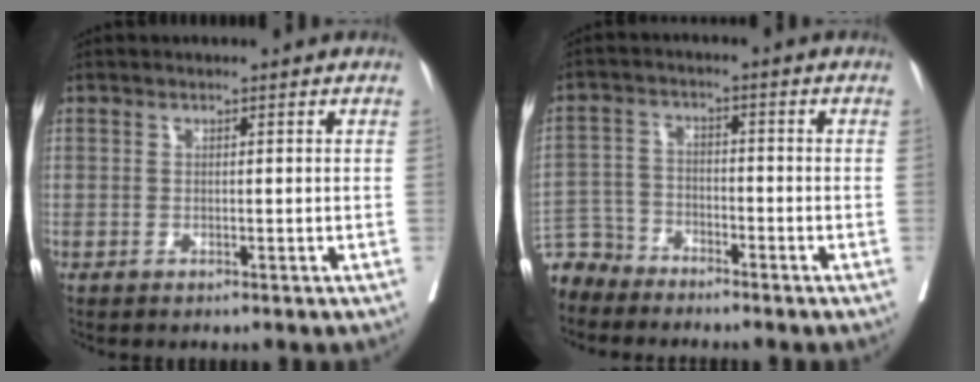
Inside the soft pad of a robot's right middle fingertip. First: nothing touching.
{"total": 5.3, "force": [-5.0, 1.7, -0.7], "torque": [0.015, 0.000, -0.102]}